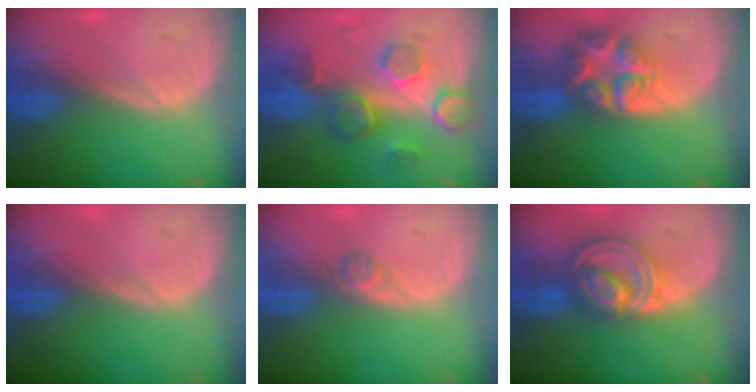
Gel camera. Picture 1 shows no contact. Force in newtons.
{"total": 8.8, "press": 7.9, "slide": 3.7}
{"total": 8.2, "press": 7.2, "slide": 4.1}
{"total": 0.0}
{"total": 1.4, "press": 1.4, "slide": 0.1}
{"total": 8.6, "press": 7.2, "slide": 4.7}